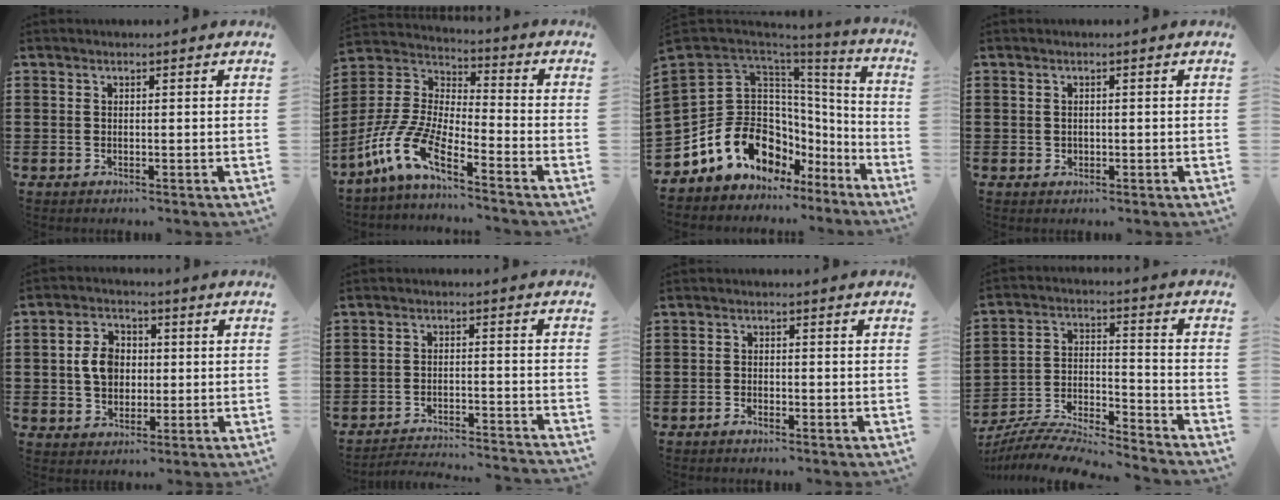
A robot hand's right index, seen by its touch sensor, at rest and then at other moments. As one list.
[{"total": 9.2, "force": [-7.1, 1.9, 5.6], "torque": [-0.161, -0.019, -0.153]}, {"total": 13.7, "force": [-4.2, 10.9, 7.1], "torque": [-0.166, -0.019, -0.076]}, {"total": 0.8, "force": [0.1, 0.7, 0.3], "torque": [-0.009, 0.004, 0.001]}, {"total": 5.9, "force": [0.1, 4.7, 3.7], "torque": [-0.097, 0.011, -0.004]}, {"total": 3.4, "force": [-3.3, 0.0, 0.7], "torque": [-0.018, 0.000, -0.072]}, {"total": 1.2, "force": [-1.1, 0.4, 0.1], "torque": [-0.005, 0.002, -0.023]}, {"total": 7.5, "force": [-7.2, 0.8, 2.1], "torque": [-0.050, -0.004, -0.146]}]